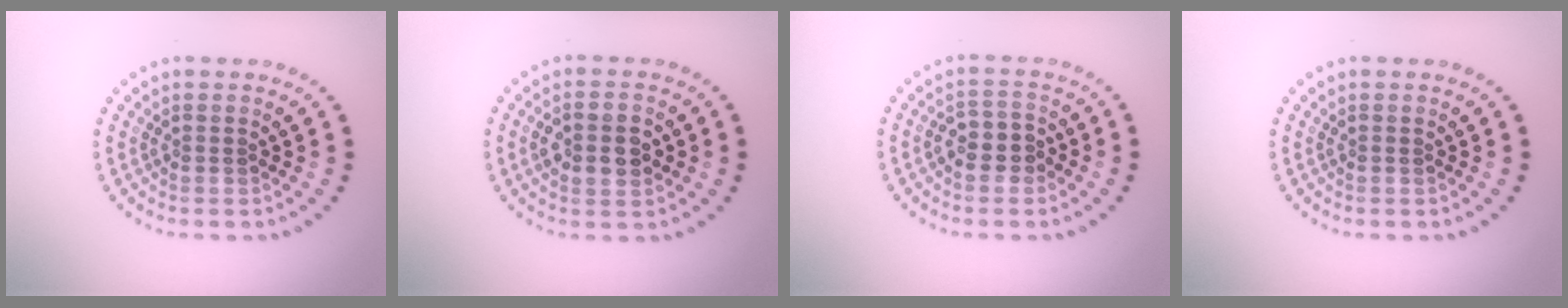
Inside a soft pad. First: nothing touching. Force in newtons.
{"total": 3.7, "press": 3.7, "slide": 0.1}
{"total": 2.6, "press": 2.4, "slide": 0.9}
{"total": 0.0}